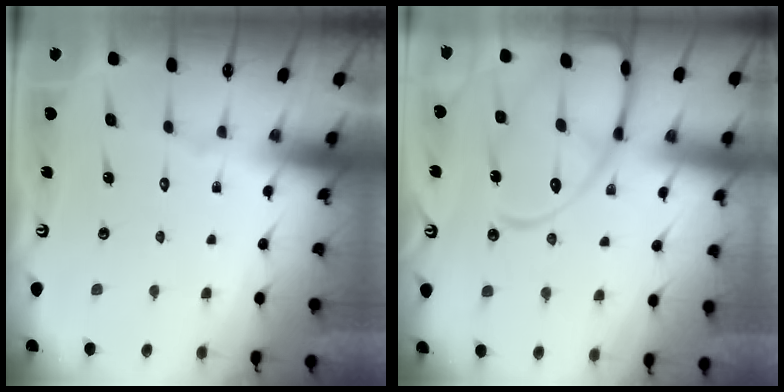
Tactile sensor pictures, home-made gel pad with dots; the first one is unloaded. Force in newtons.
{"total": 15.5, "press": 15.5, "slide": 1.2}